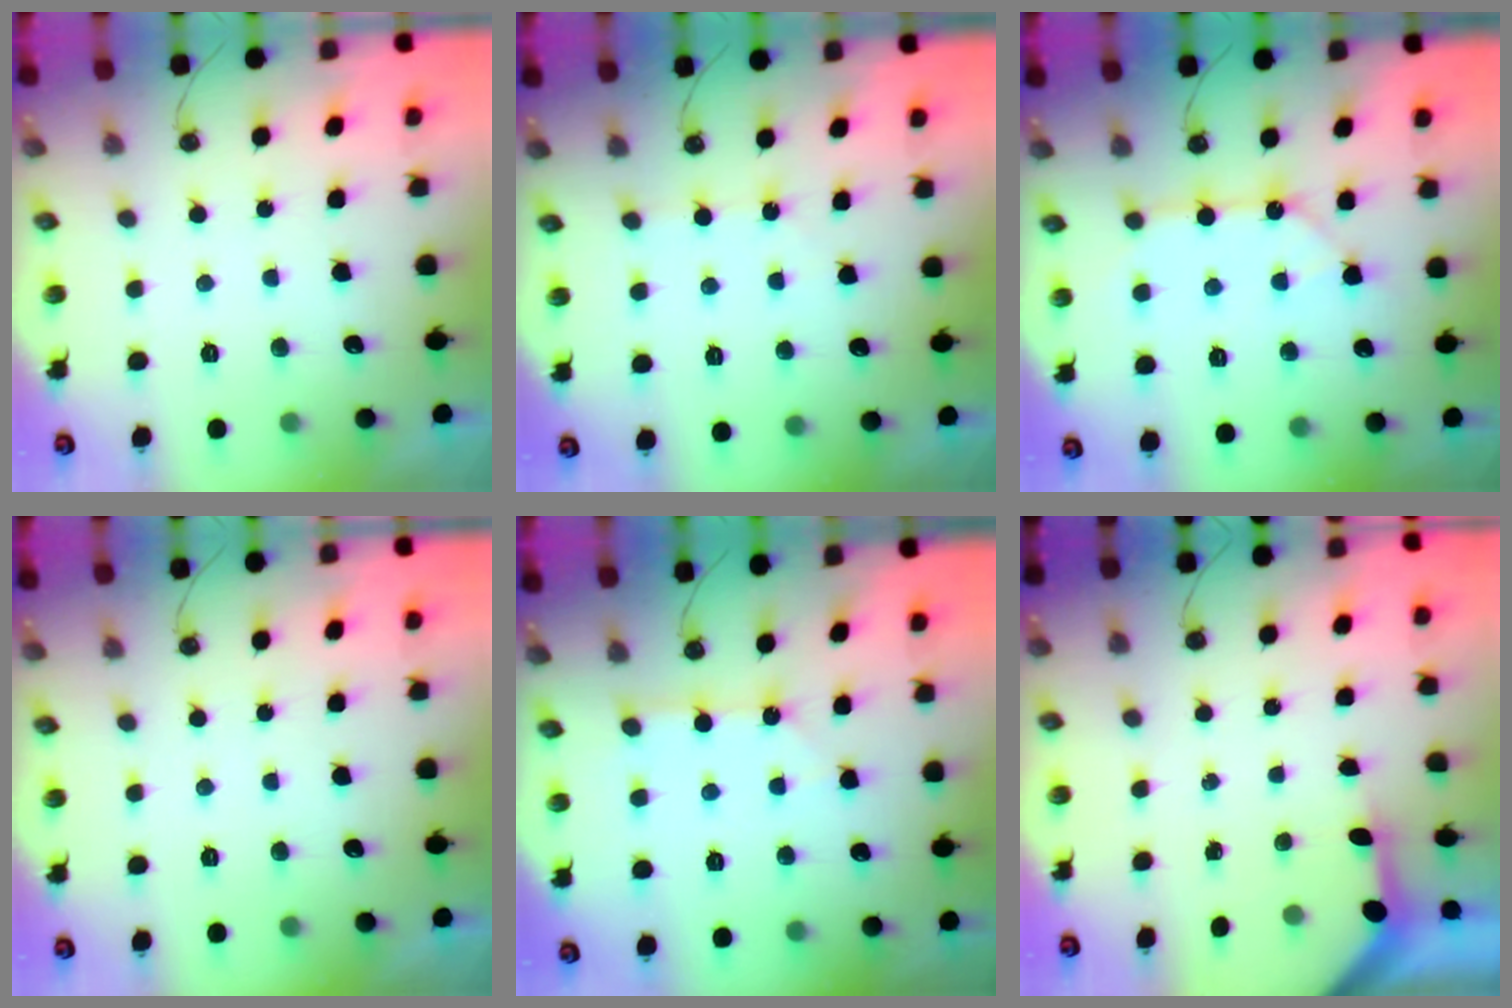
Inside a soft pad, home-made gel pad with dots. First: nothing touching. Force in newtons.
{"total": 2.5, "press": 2.5, "slide": 0.5}
{"total": 10.7, "press": 10.6, "slide": 1.3}
{"total": 0.0}
{"total": 2.5, "press": 2.5, "slide": 0.3}
{"total": 2.9, "press": 2.9, "slide": 0.2}